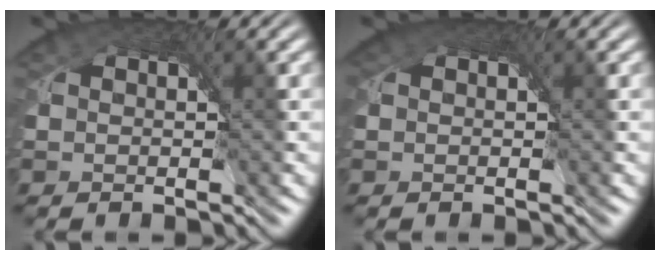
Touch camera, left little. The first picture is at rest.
{"total": 1.9, "force": [0.6, 1.6, 0.8], "torque": [-0.017, 0.000, 0.004]}